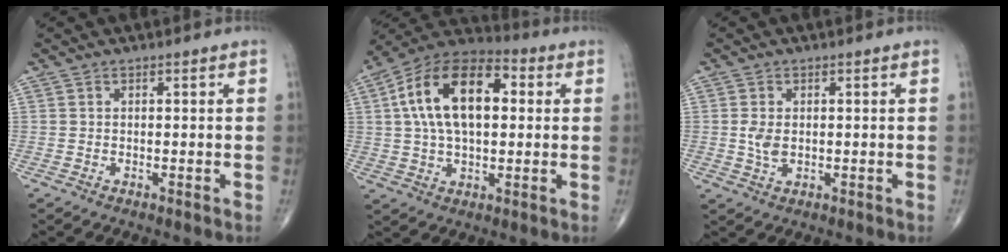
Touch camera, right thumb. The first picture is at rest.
{"total": 18.9, "force": [3.6, 10.5, 15.3], "torque": [-0.257, 0.026, 0.053]}
{"total": 3.2, "force": [0.1, 2.0, 2.4], "torque": [-0.046, -0.003, 0.006]}